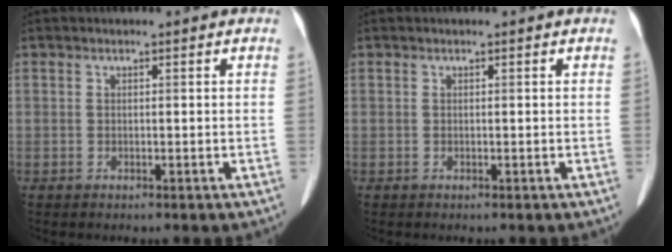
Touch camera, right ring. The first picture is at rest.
{"total": 0.0}